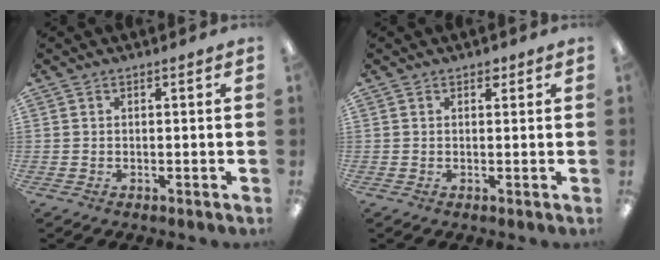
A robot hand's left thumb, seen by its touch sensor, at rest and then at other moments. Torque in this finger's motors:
{"motor_torque": [0.39, -0.11, 0.25, 0.23, 0.02]}